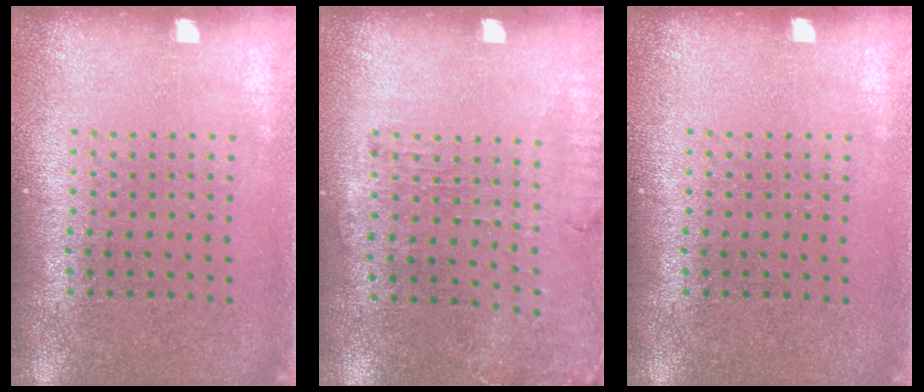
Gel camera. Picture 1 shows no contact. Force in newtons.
{"total": 1.2, "press": 1.1, "slide": 0.5}
{"total": 0.0}